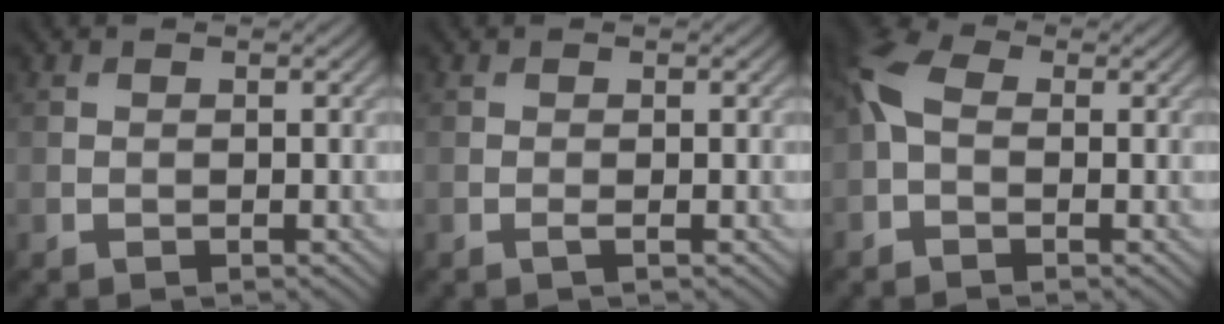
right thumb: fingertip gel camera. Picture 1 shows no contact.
{"total": 0.6, "force": [-0.2, -0.1, 0.5], "torque": [-0.017, 0.002, -0.005]}
{"total": 5.1, "force": [0.0, 3.2, 4.0], "torque": [-0.106, 0.014, -0.015]}